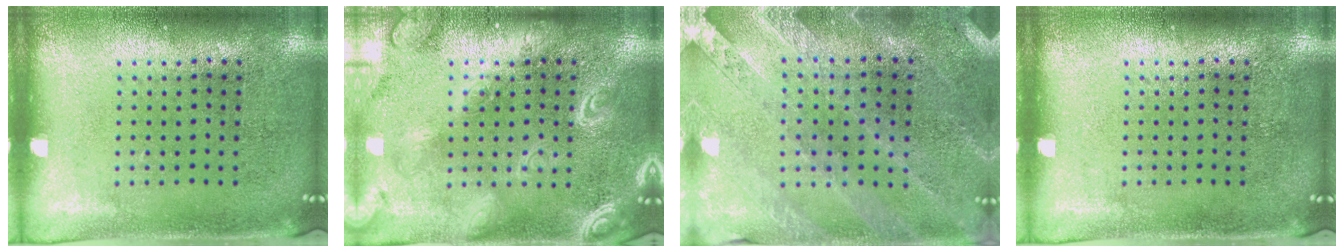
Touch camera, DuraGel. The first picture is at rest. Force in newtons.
{"total": 3.7, "press": 3.7, "slide": 0.5}
{"total": 0.8, "press": 0.8, "slide": 0.2}
{"total": 0.0}